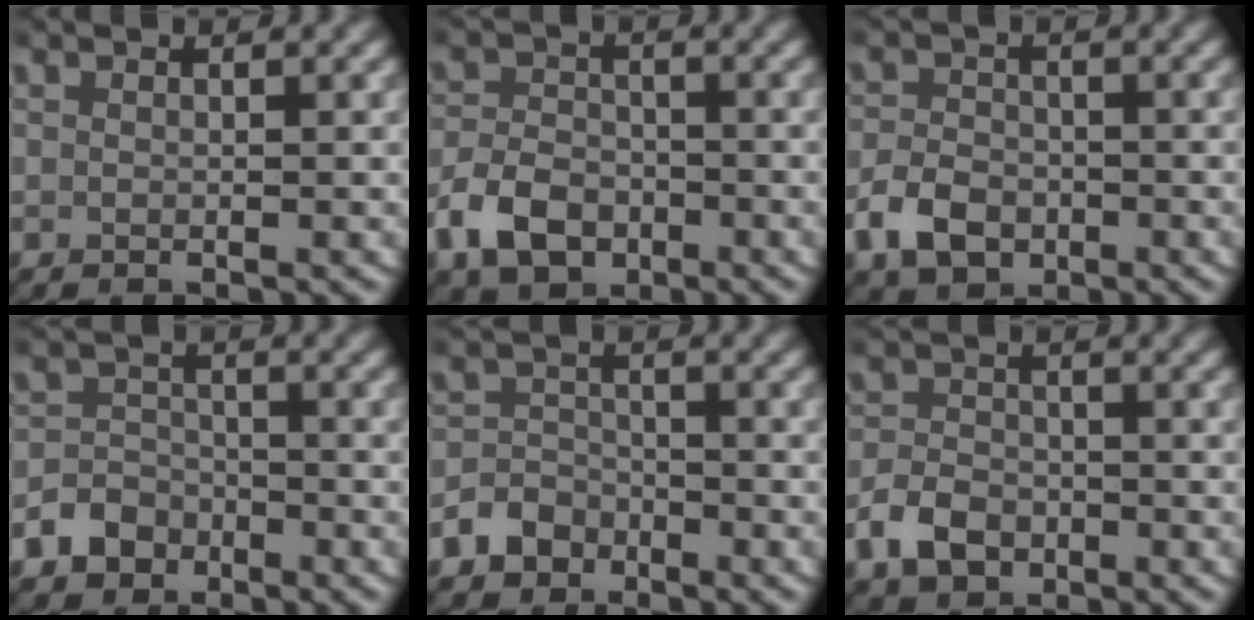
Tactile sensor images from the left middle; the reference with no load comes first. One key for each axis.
{"total": 4.8, "fx": -2.5, "fy": 3.5, "fz": 2.3, "tx": -0.040, "ty": -0.005, "tz": -0.047}
{"total": 4.1, "fx": -1.9, "fy": 3.0, "fz": 1.9, "tx": -0.033, "ty": -0.005, "tz": -0.037}
{"total": 4.5, "fx": -2.9, "fy": 3.4, "fz": 0.6, "tx": -0.015, "ty": -0.005, "tz": -0.053}
{"total": 4.1, "fx": -2.8, "fy": 2.9, "fz": 0.5, "tx": -0.015, "ty": -0.005, "tz": -0.053}
{"total": 3.6, "fx": -2.0, "fy": 2.6, "fz": 1.6, "tx": -0.028, "ty": -0.003, "tz": -0.038}